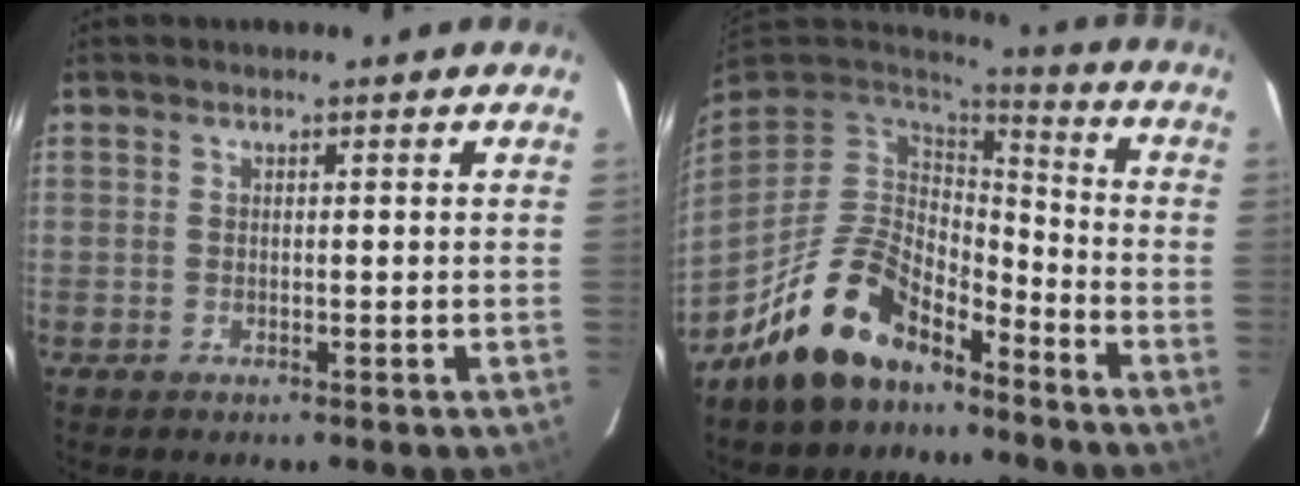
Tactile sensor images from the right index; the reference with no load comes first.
{"total": 14.7, "force": [-10.5, 7.1, 7.5], "torque": [-0.164, 0.008, -0.177]}